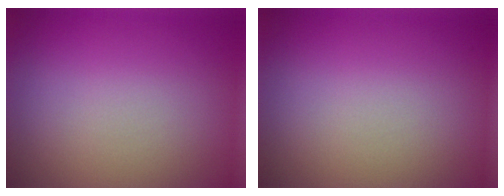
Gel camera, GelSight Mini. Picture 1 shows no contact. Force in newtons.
{"total": 0.0}